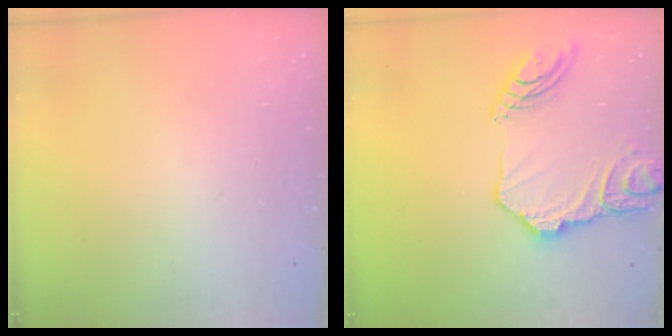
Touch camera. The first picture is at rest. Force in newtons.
{"total": 16.8, "press": 16.7, "slide": 1.6}